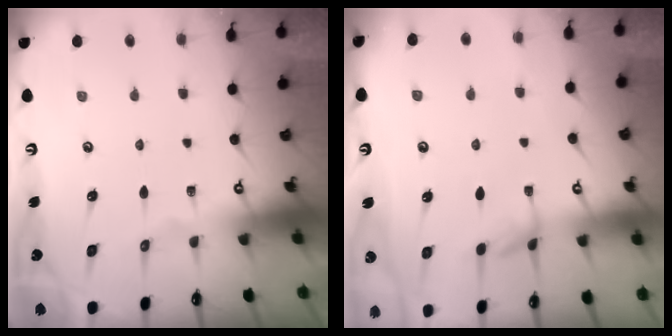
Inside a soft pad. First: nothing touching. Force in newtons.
{"total": 2.6, "press": 2.6, "slide": 0.5}